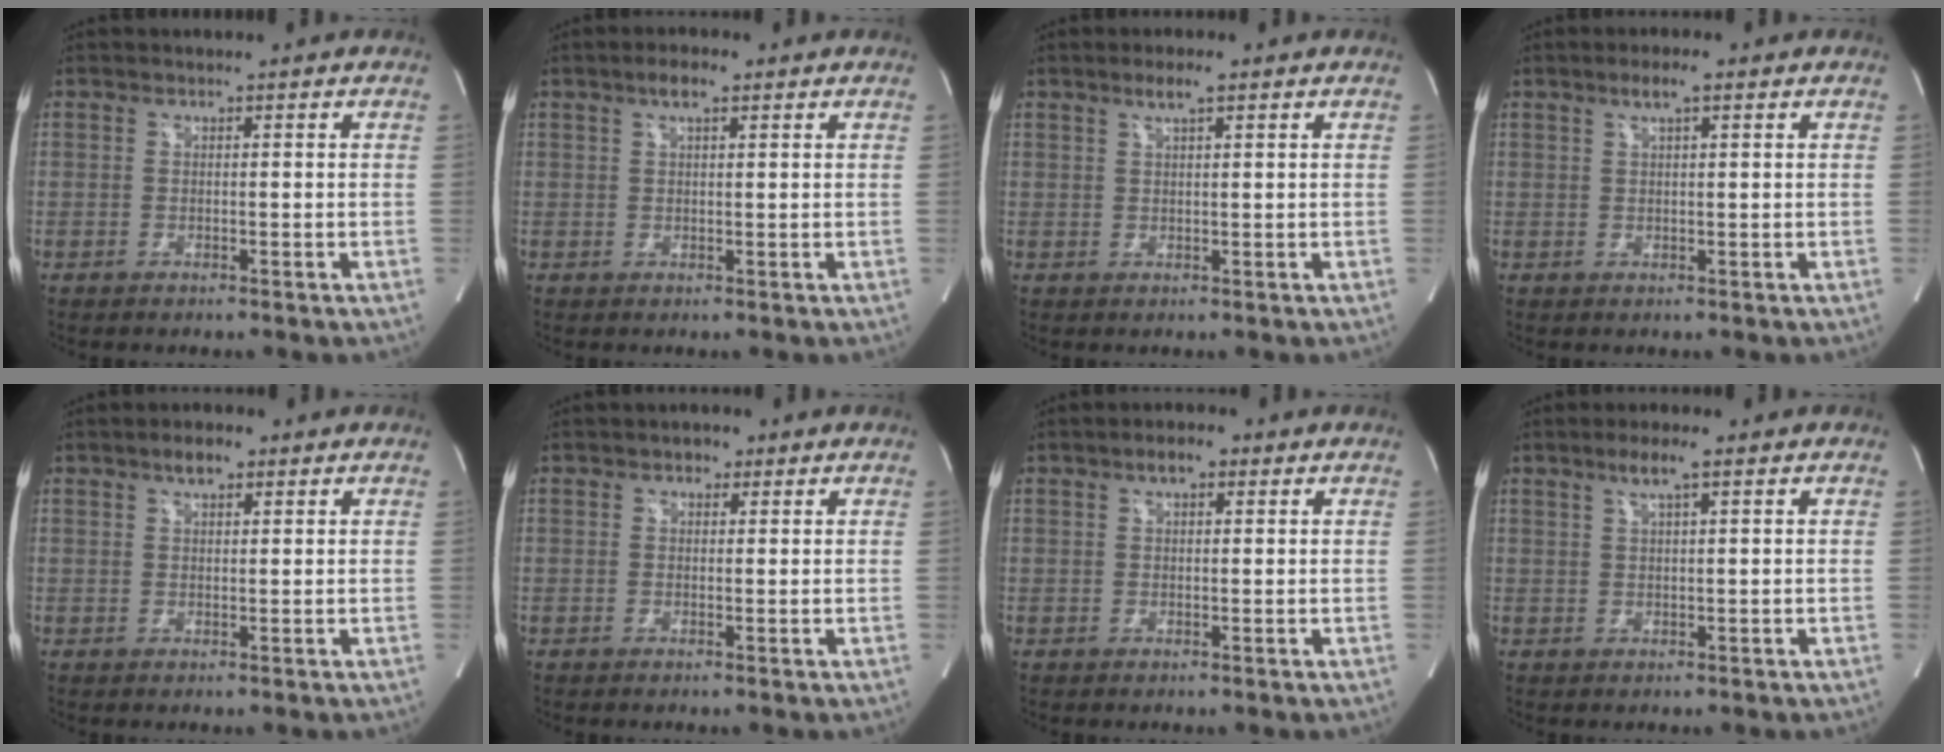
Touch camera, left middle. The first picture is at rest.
{"total": 2.9, "force": [1.9, 0.7, 2.1], "torque": [-0.044, 0.011, 0.030]}
{"total": 2.5, "force": [1.8, 0.3, 1.8], "torque": [-0.041, 0.005, 0.030]}
{"total": 2.8, "force": [1.7, 0.4, 2.1], "torque": [-0.044, 0.008, 0.029]}
{"total": 2.9, "force": [1.9, 1.1, 1.8], "torque": [-0.036, 0.009, 0.031]}
{"total": 1.6, "force": [1.0, 1.1, 0.6], "torque": [-0.012, 0.010, 0.012]}
{"total": 2.9, "force": [1.7, 1.2, 2.0], "torque": [-0.039, 0.014, 0.025]}
{"total": 3.3, "force": [2.1, 0.2, 2.5], "torque": [-0.054, 0.005, 0.036]}